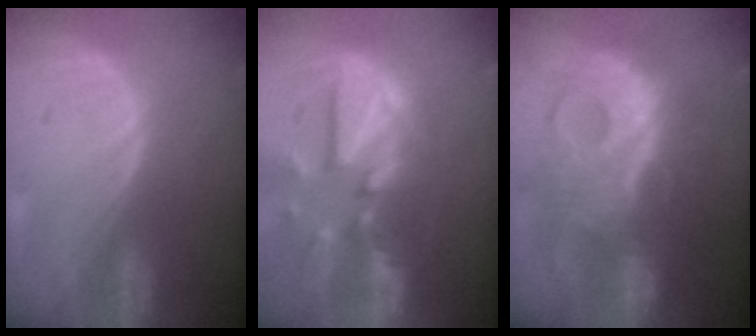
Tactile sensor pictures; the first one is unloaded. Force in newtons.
{"total": 12.4, "press": 10.8, "slide": 6.1}
{"total": 12.5, "press": 12.5, "slide": 1.0}